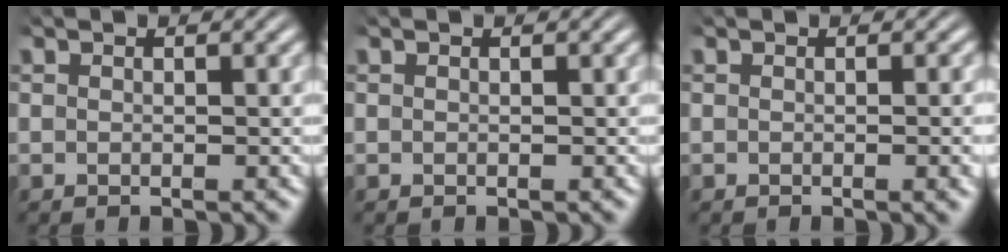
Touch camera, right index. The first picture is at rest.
{"total": 0.0}
{"total": 1.0, "force": [-0.3, -0.3, 0.9], "torque": [-0.010, 0.005, -0.007]}